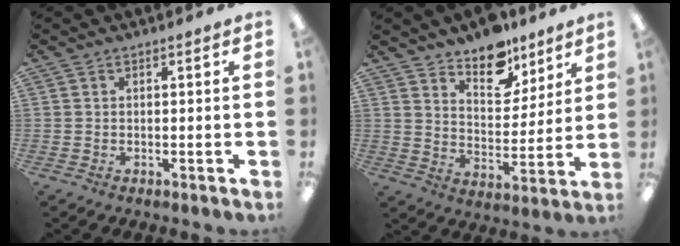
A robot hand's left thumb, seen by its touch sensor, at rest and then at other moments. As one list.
[{"total": 11.5, "force": [9.5, 5.6, 3.3], "torque": [-0.046, -0.066, 0.175]}]